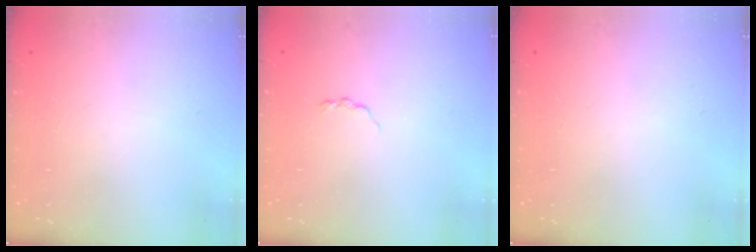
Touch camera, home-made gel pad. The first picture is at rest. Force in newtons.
{"total": 2.9, "press": 2.8, "slide": 0.4}
{"total": 0.0}